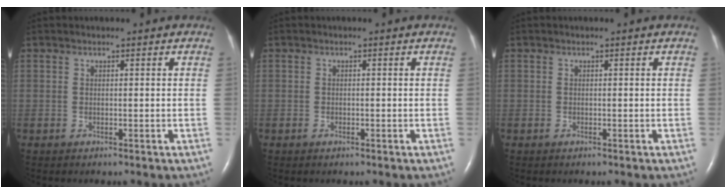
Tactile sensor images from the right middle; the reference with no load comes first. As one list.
[{"total": 0.5, "force": [-0.3, 0.2, 0.3], "torque": [-0.010, -0.001, -0.004]}, {"total": 0.0}]